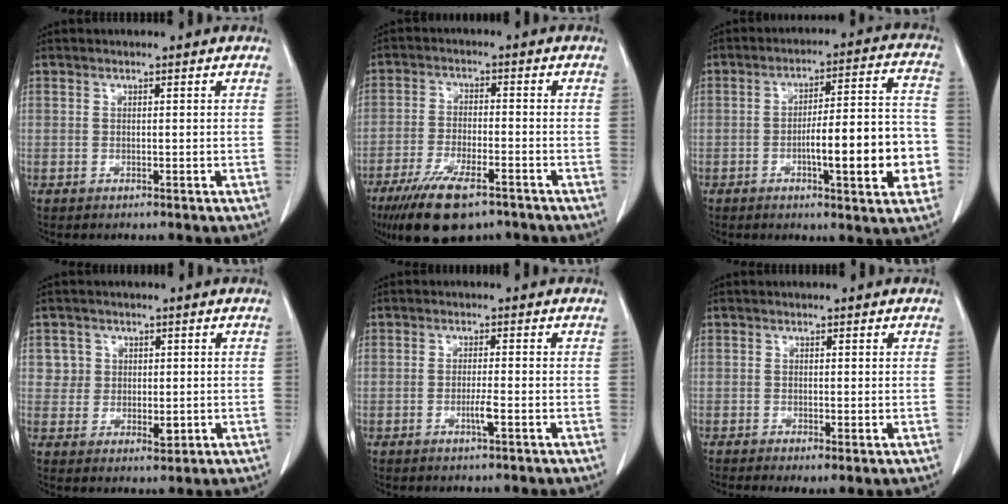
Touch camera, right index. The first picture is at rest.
{"total": 11.5, "force": [-7.8, 3.2, 7.7], "torque": [-0.138, -0.021, -0.129]}
{"total": 14.8, "force": [-3.8, 2.5, 14.0], "torque": [-0.193, 0.022, -0.052]}
{"total": 4.1, "force": [0.9, 3.9, 0.9], "torque": [-0.004, -0.002, 0.017]}
{"total": 2.3, "force": [-0.9, -0.1, 2.2], "torque": [-0.043, -0.003, -0.016]}
{"total": 2.2, "force": [-0.6, 0.6, 2.1], "torque": [-0.033, -0.009, -0.005]}